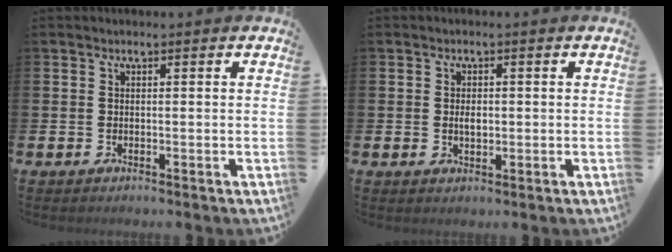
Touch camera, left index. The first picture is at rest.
{"total": 1.8, "force": [0.1, 1.1, 1.4], "torque": [-0.015, 0.001, -0.003]}